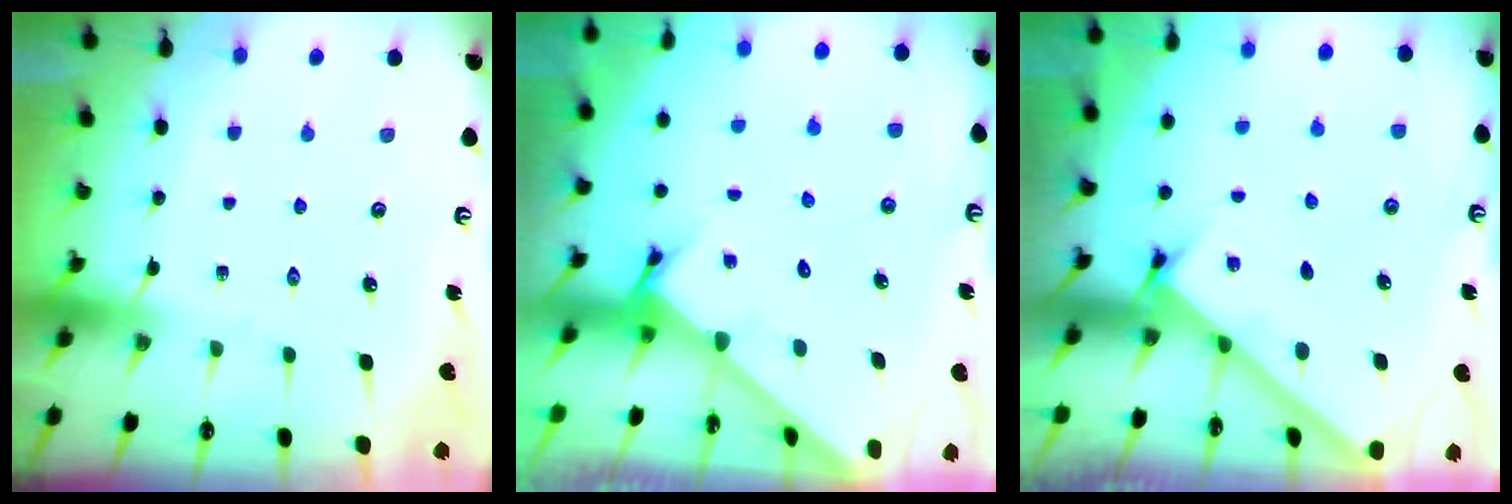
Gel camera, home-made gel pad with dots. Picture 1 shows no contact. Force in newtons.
{"total": 2.5, "press": 2.5, "slide": 0.2}
{"total": 2.7, "press": 2.7, "slide": 0.3}